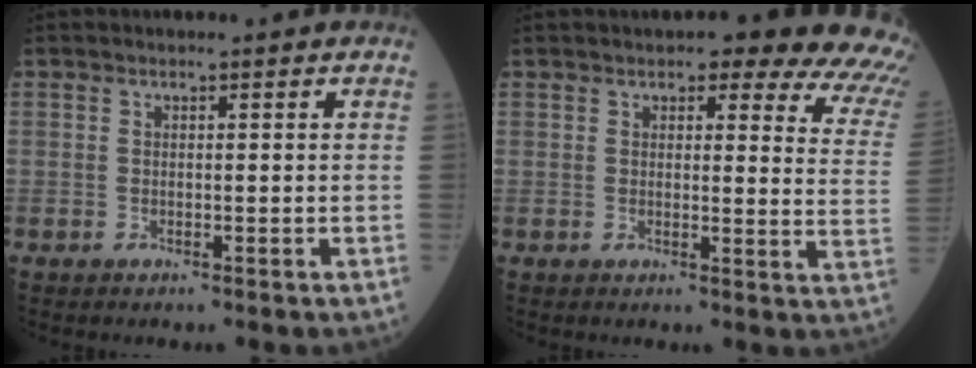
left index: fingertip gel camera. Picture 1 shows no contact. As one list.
[{"total": 16.5, "force": [13.9, 3.6, 8.2], "torque": [-0.072, -0.043, 0.126]}]